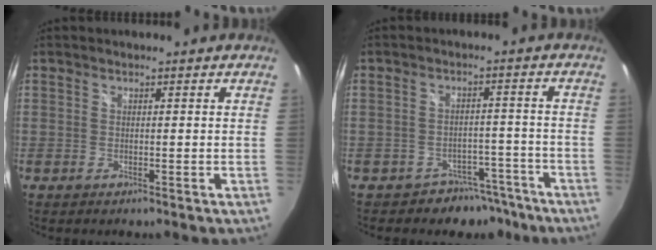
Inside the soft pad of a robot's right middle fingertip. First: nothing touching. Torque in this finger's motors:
{"motor_torque": [0.02, -0.06, -0.01, -0.01]}